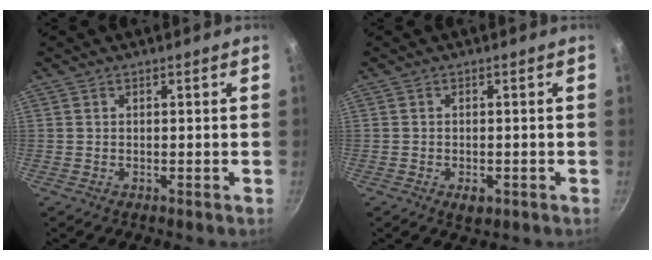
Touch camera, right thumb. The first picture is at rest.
{"total": 2.6, "force": [-1.1, 1.5, 1.8], "torque": [-0.028, 0.002, -0.014]}